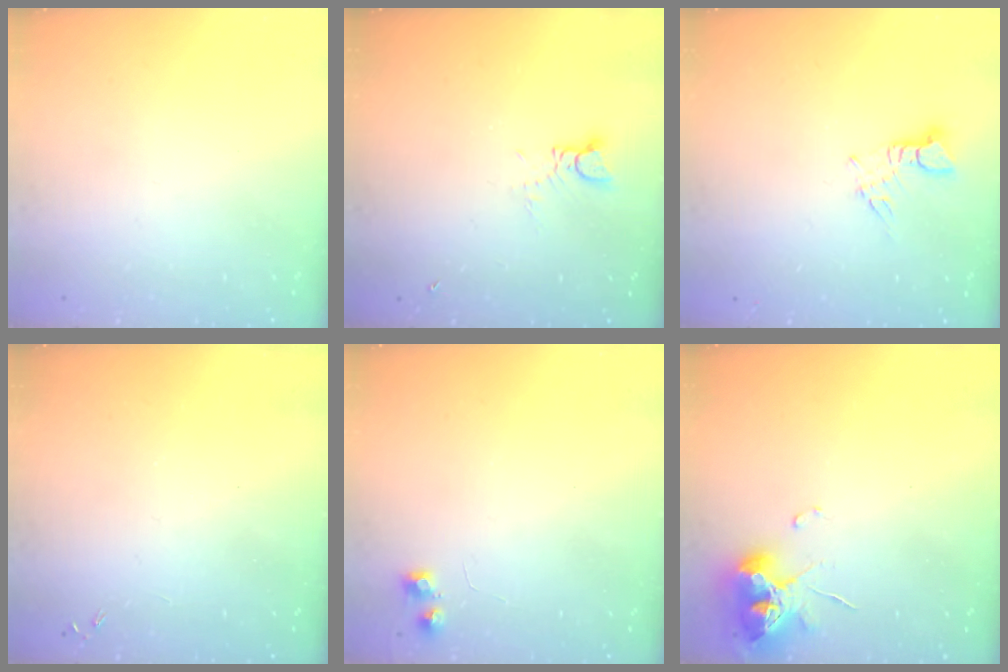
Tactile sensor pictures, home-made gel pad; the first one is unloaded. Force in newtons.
{"total": 2.7, "press": 2.7, "slide": 0.2}
{"total": 2.9, "press": 2.9, "slide": 0.3}
{"total": 0.0}
{"total": 4.3, "press": 4.2, "slide": 0.6}
{"total": 9.3, "press": 9.3, "slide": 1.2}